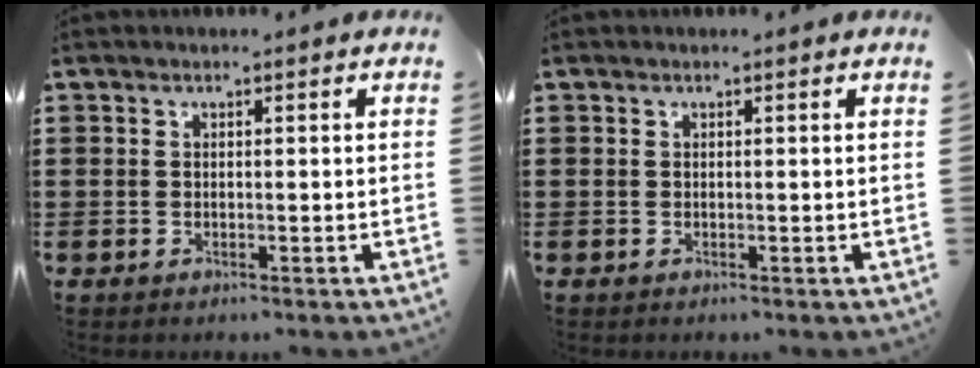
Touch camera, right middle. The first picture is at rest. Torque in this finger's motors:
{"motor_torque": [-0.27, -0.35, 0.03, -0.01]}